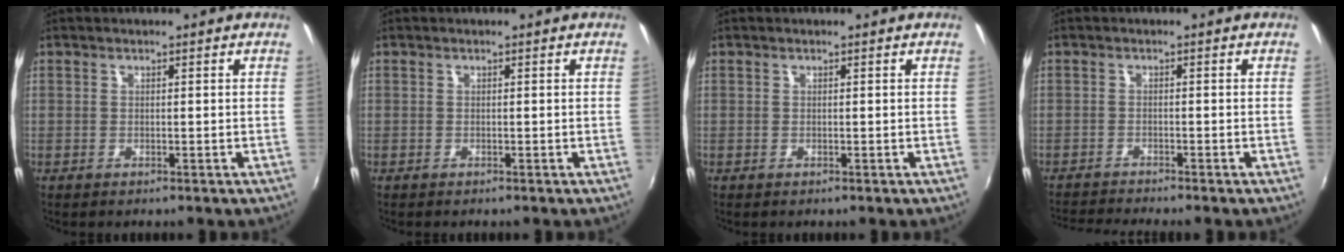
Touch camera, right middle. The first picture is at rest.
{"total": 0.0}
{"total": 0.0}
{"total": 4.6, "force": [-4.4, -1.1, 1.0], "torque": [-0.038, -0.015, -0.081]}